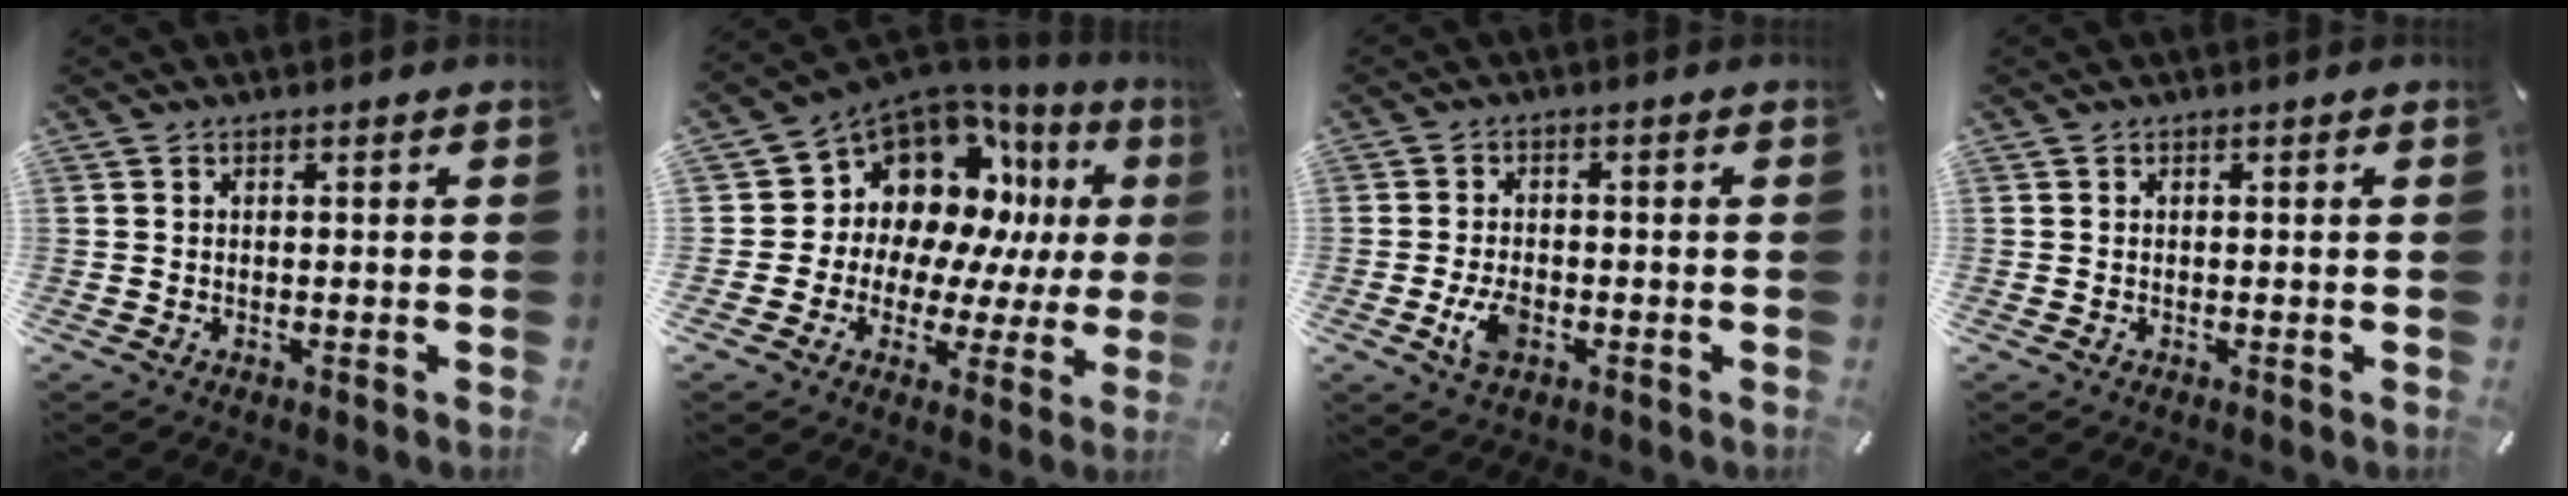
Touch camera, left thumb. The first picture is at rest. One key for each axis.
{"total": 12.1, "fx": 6.6, "fy": 9.2, "fz": 4.3, "tx": -0.073, "ty": -0.082, "tz": 0.124}
{"total": 5.1, "fx": -1.8, "fy": 3.2, "fz": 3.6, "tx": -0.086, "ty": 0.000, "tz": -0.035}
{"total": 0.0}